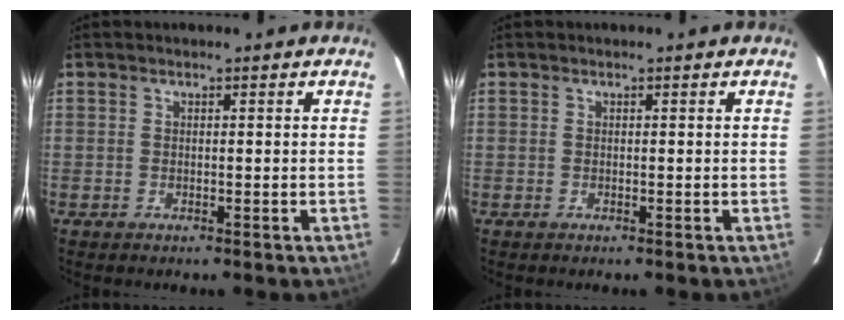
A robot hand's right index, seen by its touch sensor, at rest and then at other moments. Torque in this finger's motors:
{"motor_torque": [-0.01, 0.01, 0.00, -0.01]}